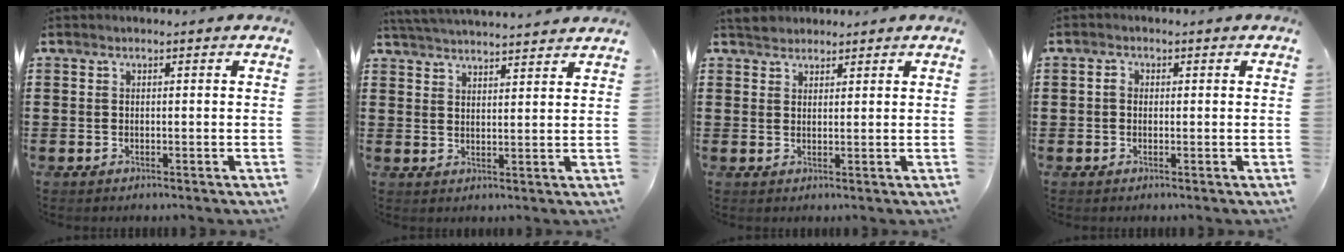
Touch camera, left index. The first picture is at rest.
{"total": 3.7, "force": [3.7, -0.5, 0.3], "torque": [-0.020, -0.017, 0.065]}
{"total": 2.0, "force": [1.8, 0.8, 0.0], "torque": [-0.005, 0.006, 0.036]}
{"total": 1.5, "force": [0.1, 1.2, 1.0], "torque": [-0.023, 0.009, 0.001]}